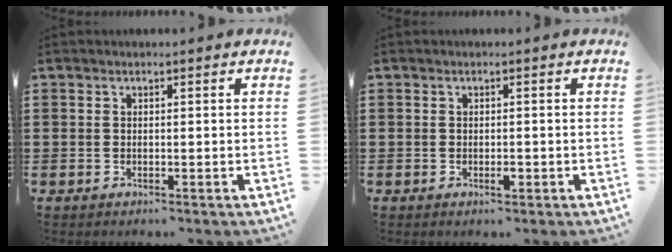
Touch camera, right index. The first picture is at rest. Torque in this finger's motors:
{"motor_torque": [0.98, -0.05, 0.02, 0.01]}